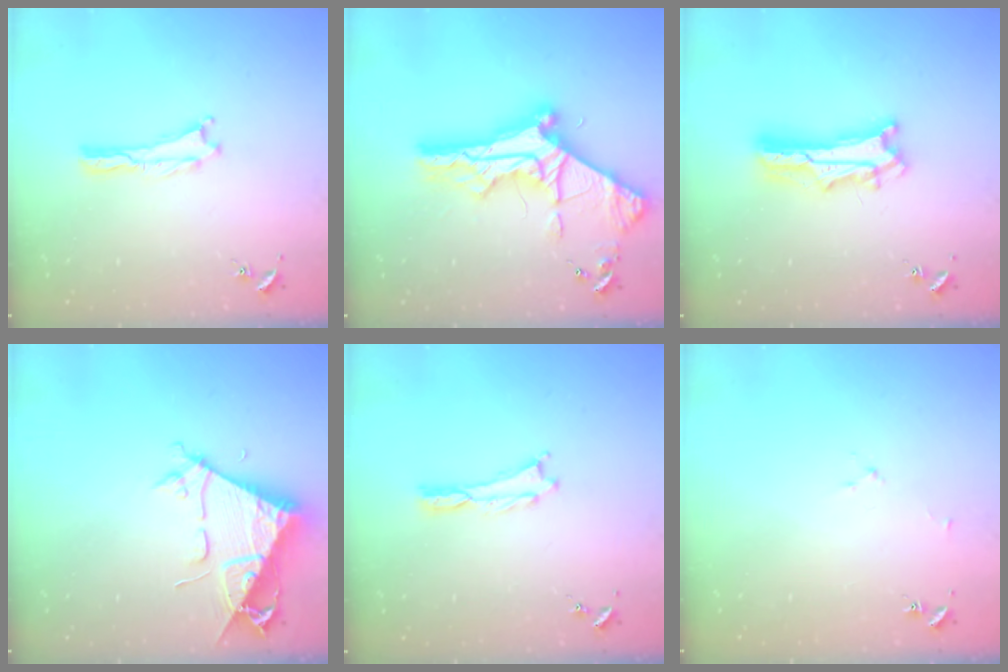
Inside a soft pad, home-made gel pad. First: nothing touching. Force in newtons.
{"total": 10.8, "press": 10.7, "slide": 1.2}
{"total": 7.6, "press": 7.5, "slide": 0.7}
{"total": 7.6, "press": 7.5, "slide": 0.9}
{"total": 0.0}
{"total": 1.9, "press": 1.9, "slide": 0.3}